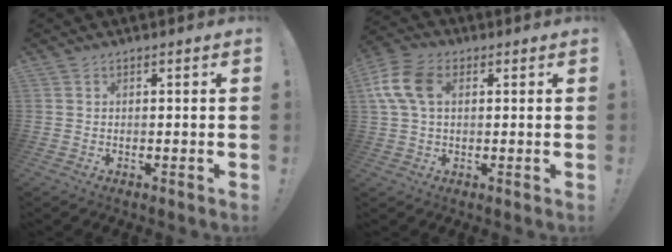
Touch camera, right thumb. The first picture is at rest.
{"total": 11.5, "force": [2.7, 7.4, 8.3], "torque": [-0.171, 0.009, 0.052]}